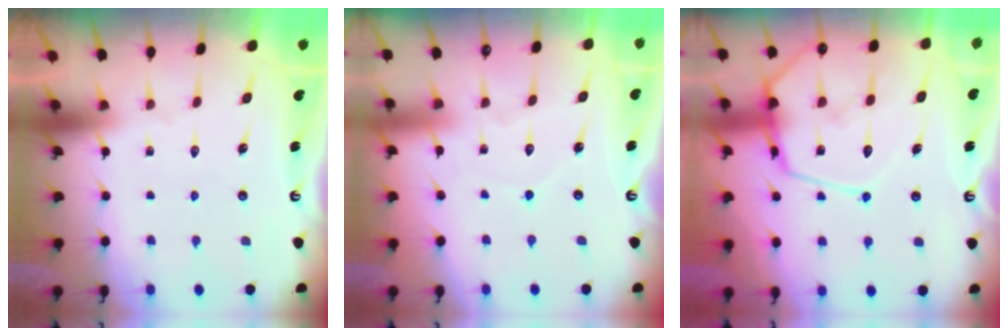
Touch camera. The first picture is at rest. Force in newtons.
{"total": 3.0, "press": 3.0, "slide": 0.3}
{"total": 17.1, "press": 17.1, "slide": 1.7}